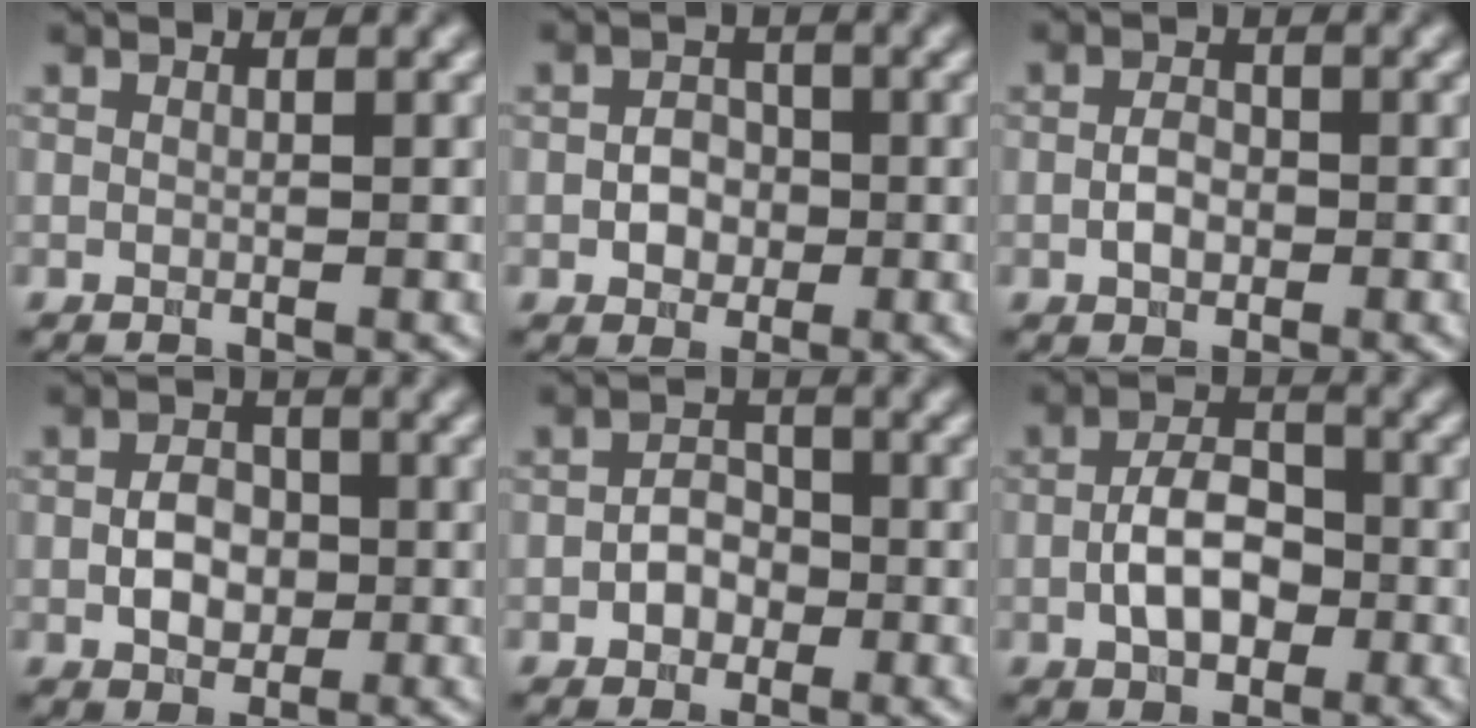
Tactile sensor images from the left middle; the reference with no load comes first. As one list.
[{"total": 2.6, "force": [-0.5, 2.0, 1.5], "torque": [-0.021, 0.001, -0.013]}, {"total": 2.2, "force": [-0.4, 1.5, 1.6], "torque": [-0.033, 0.001, -0.010]}, {"total": 3.5, "force": [-0.4, 2.5, 2.4], "torque": [-0.042, 0.001, -0.012]}, {"total": 2.7, "force": [-0.8, 2.0, 1.6], "torque": [-0.024, 0.002, -0.018]}, {"total": 4.8, "force": [-0.9, 2.9, 3.7], "torque": [-0.068, 0.003, -0.019]}]